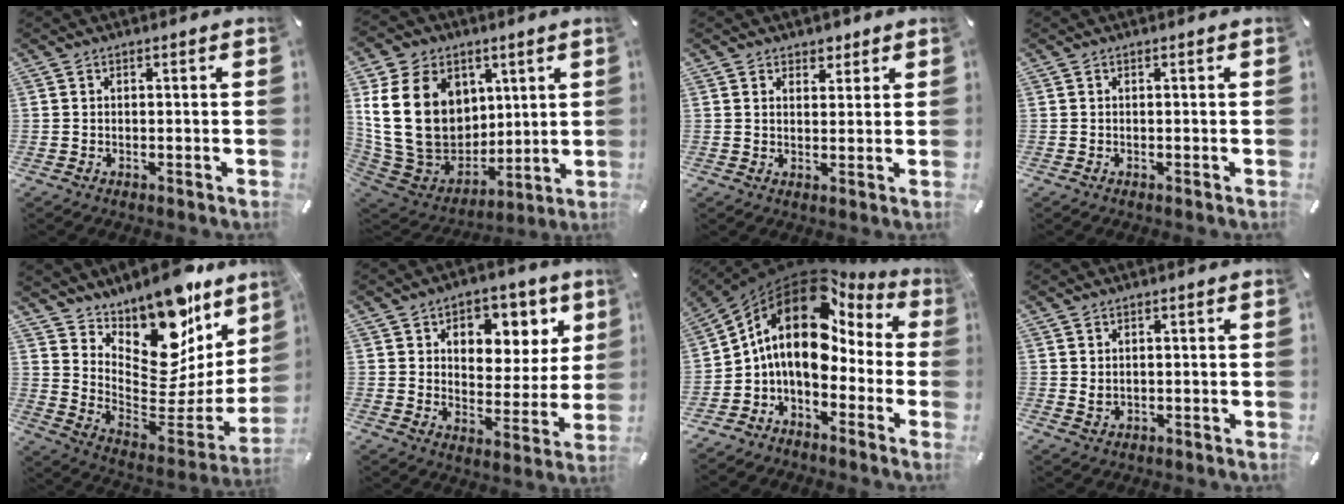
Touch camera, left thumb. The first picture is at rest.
{"total": 23.2, "force": [5.2, 18.2, 13.3], "torque": [-0.265, -0.031, 0.105]}
{"total": 3.4, "force": [2.0, 2.7, 0.2], "torque": [0.011, -0.005, 0.032]}
{"total": 0.0}
{"total": 15.1, "force": [12.3, 6.9, 5.4], "torque": [-0.057, -0.140, 0.205]}
{"total": 8.5, "force": [4.2, 6.9, 2.7], "torque": [-0.025, -0.039, 0.068]}
{"total": 15.6, "force": [3.3, 10.6, 11.0], "torque": [-0.209, -0.019, 0.047]}
{"total": 1.9, "force": [0.5, 1.6, 0.8], "torque": [-0.010, 0.000, 0.006]}